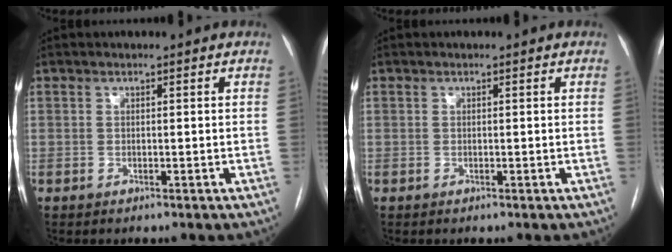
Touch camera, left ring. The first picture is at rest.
{"total": 0.0}